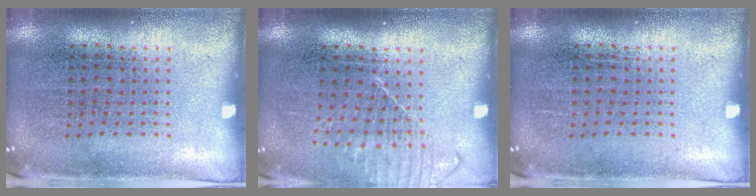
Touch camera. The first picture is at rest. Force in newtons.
{"total": 1.2, "press": 1.2, "slide": 0.4}
{"total": 0.0}